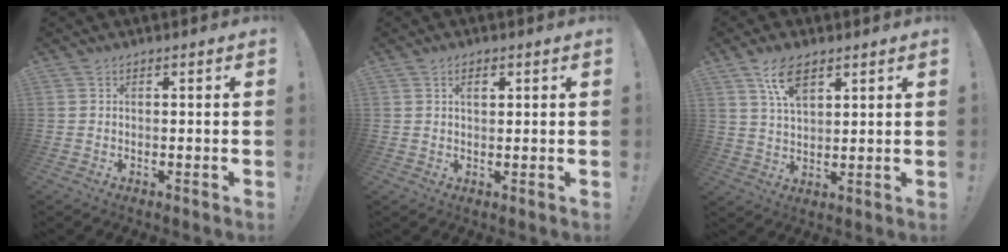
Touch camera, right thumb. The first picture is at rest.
{"total": 2.3, "force": [1.2, 0.8, 1.8], "torque": [-0.023, -0.003, 0.018]}
{"total": 9.0, "force": [5.4, 3.9, 6.0], "torque": [-0.104, -0.013, 0.099]}